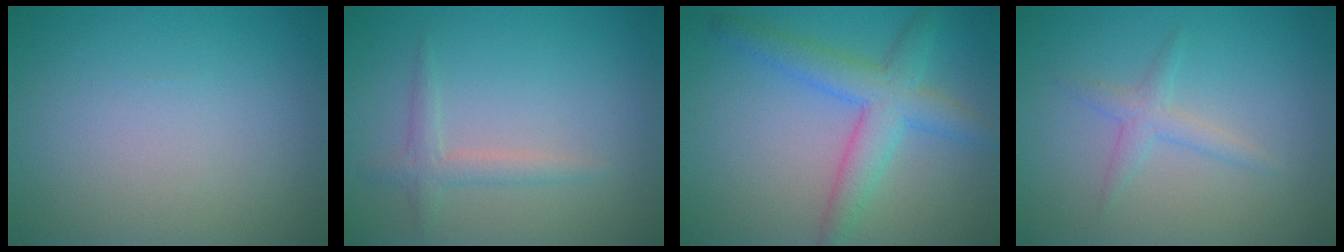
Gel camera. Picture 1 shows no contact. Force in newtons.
{"total": 1.7, "press": 1.7, "slide": 0.1}
{"total": 4.8, "press": 4.8, "slide": 0.1}
{"total": 1.8, "press": 1.8, "slide": 0.1}